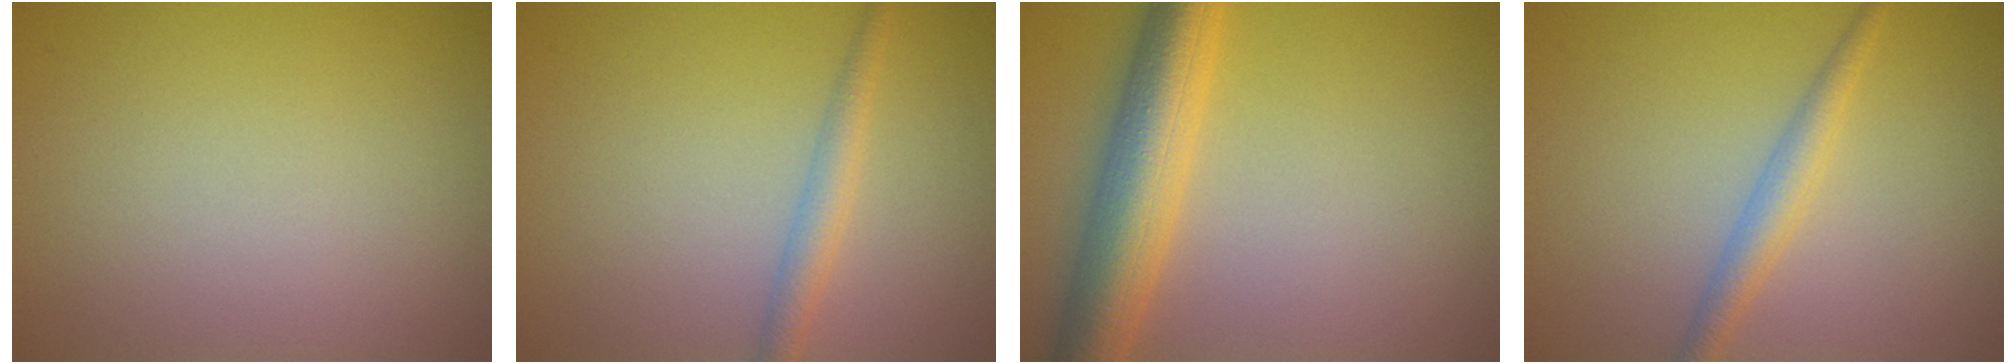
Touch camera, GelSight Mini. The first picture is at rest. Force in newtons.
{"total": 2.0, "press": 2.0, "slide": 0.0}
{"total": 6.7, "press": 6.7, "slide": 0.1}
{"total": 2.2, "press": 2.1, "slide": 0.1}